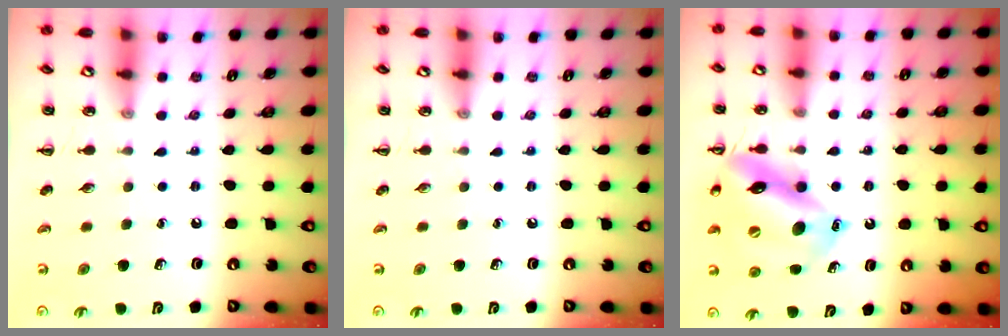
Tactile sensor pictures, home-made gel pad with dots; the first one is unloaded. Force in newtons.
{"total": 0.0}
{"total": 16.9, "press": 16.7, "slide": 3.0}